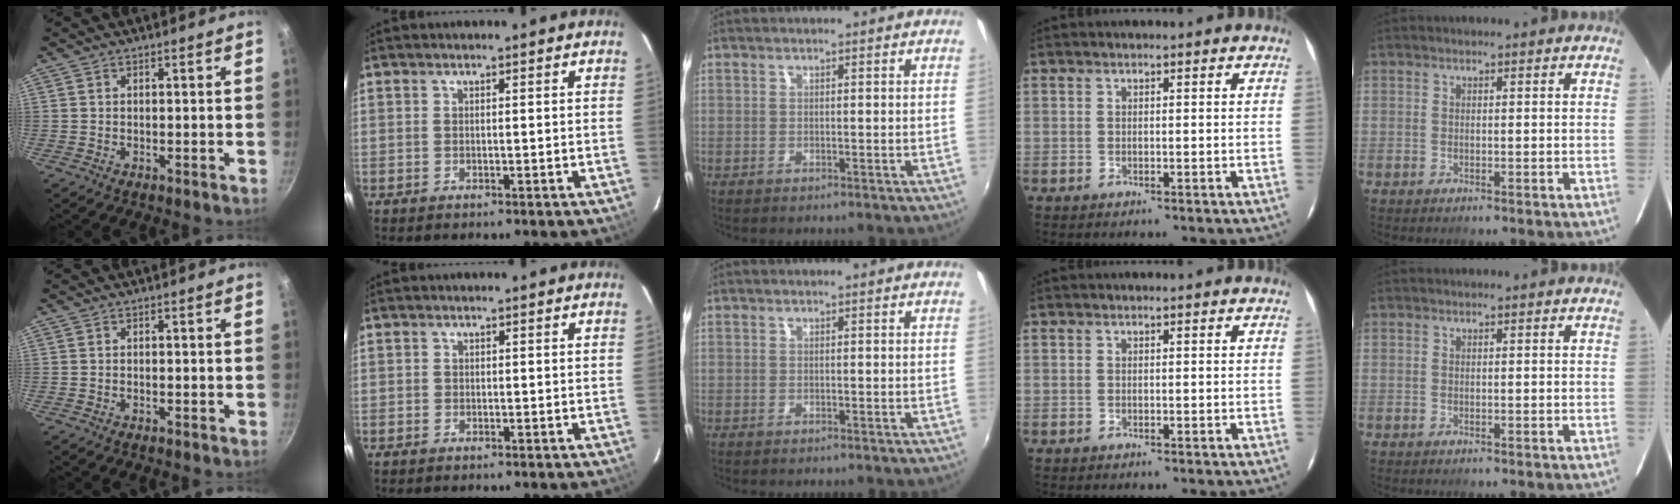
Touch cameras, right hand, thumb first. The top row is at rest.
{"index": {"total": 0.6, "force": [-0.4, 0.5, -0.1], "torque": [0.000, 0.000, -0.008]}}